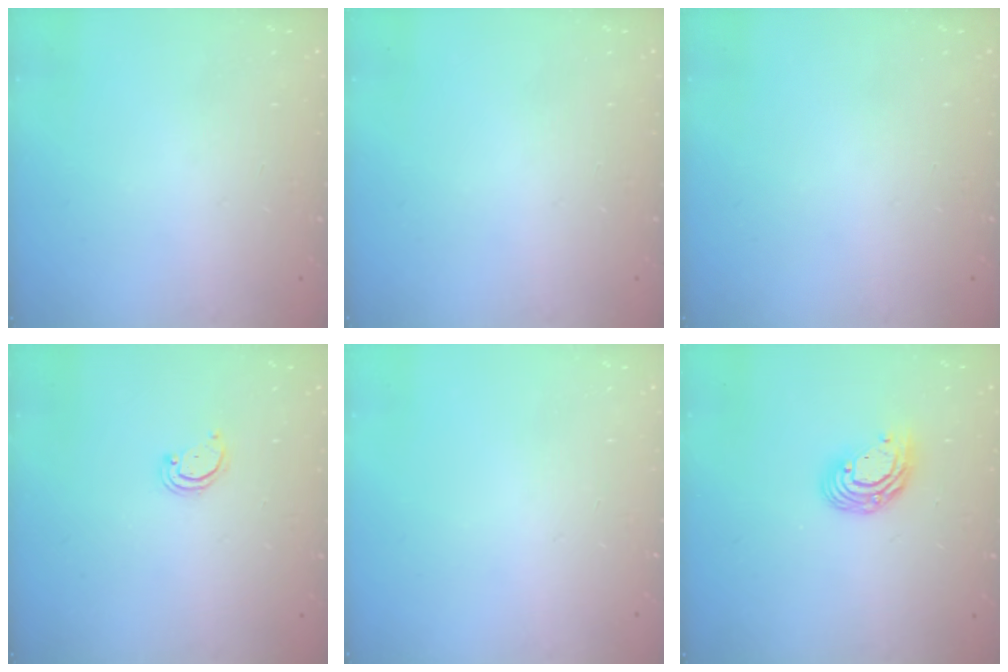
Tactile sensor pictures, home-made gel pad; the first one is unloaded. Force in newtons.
{"total": 0.0}
{"total": 0.0}
{"total": 2.2, "press": 2.2, "slide": 0.2}
{"total": 0.0}
{"total": 9.8, "press": 9.7, "slide": 1.7}